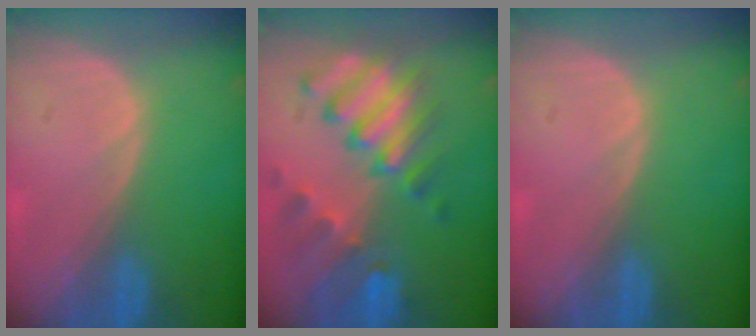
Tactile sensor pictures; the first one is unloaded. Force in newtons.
{"total": 10.1, "press": 8.9, "slide": 4.8}
{"total": 0.0}